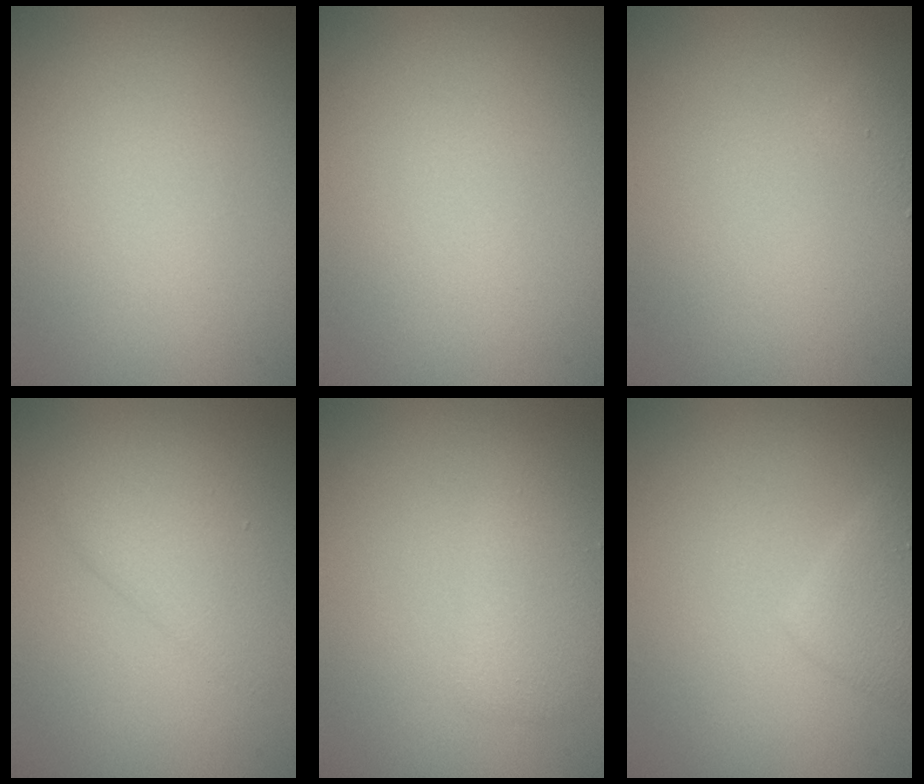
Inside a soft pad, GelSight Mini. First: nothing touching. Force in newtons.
{"total": 0.0}
{"total": 0.8, "press": 0.8, "slide": 0.0}
{"total": 2.5, "press": 2.5, "slide": 0.3}
{"total": 2.3, "press": 2.3, "slide": 0.2}
{"total": 2.2, "press": 2.2, "slide": 0.1}